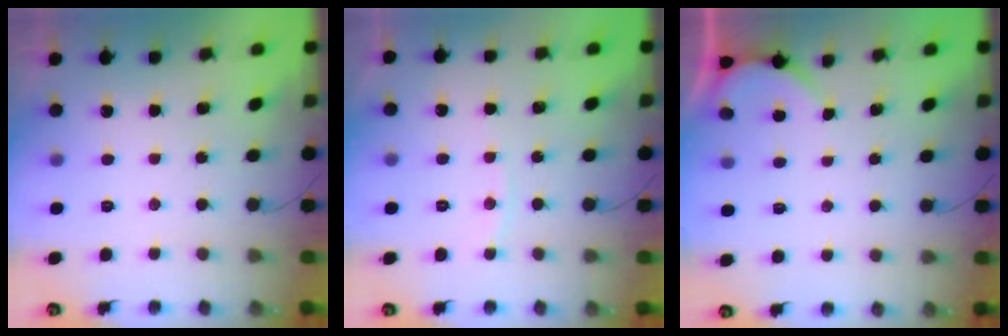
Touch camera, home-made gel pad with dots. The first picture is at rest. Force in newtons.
{"total": 4.5, "press": 4.5, "slide": 0.5}
{"total": 1.9, "press": 1.9, "slide": 0.2}